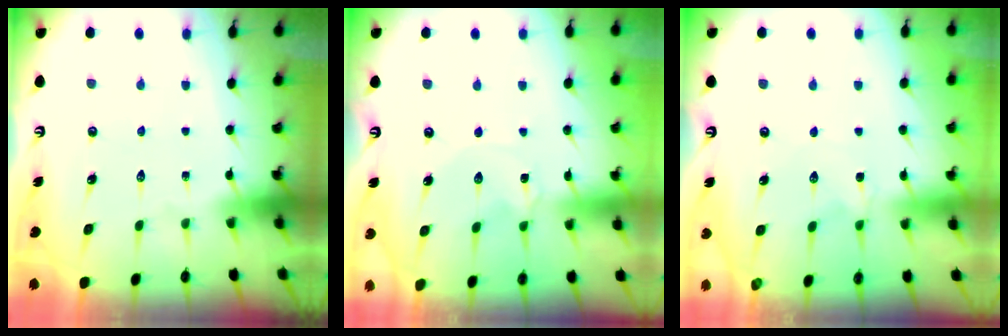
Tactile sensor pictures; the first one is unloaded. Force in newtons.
{"total": 0.0}
{"total": 0.6, "press": 0.5, "slide": 0.2}